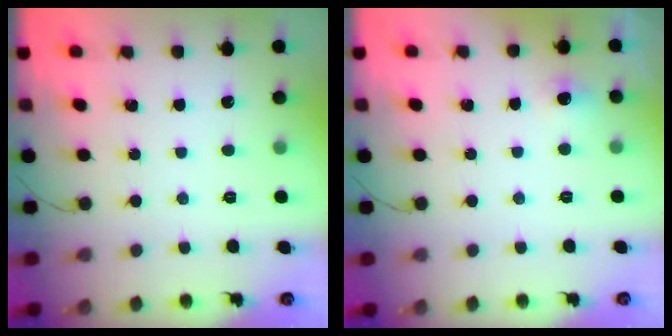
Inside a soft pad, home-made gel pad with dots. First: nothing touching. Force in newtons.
{"total": 4.3, "press": 3.9, "slide": 1.7}